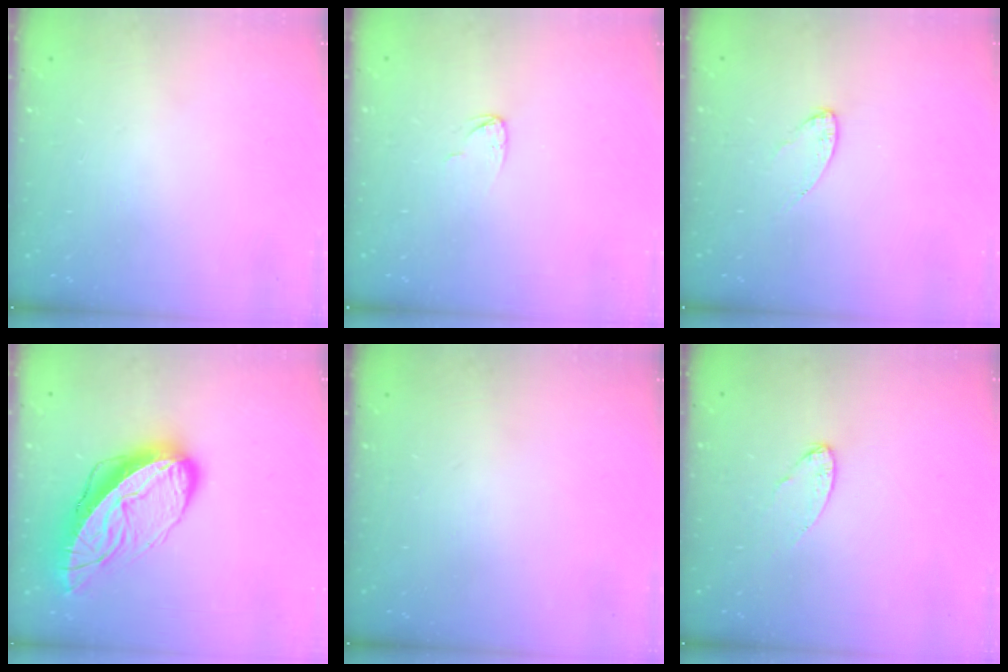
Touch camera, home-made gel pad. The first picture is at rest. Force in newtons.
{"total": 3.8, "press": 3.8, "slide": 0.2}
{"total": 4.2, "press": 4.1, "slide": 0.4}
{"total": 15.2, "press": 15.1, "slide": 1.7}
{"total": 0.0}
{"total": 5.7, "press": 5.6, "slide": 0.5}